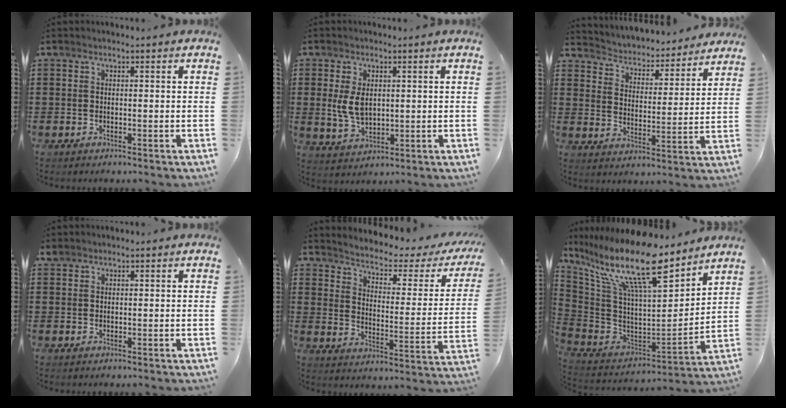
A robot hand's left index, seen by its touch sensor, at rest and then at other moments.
{"total": 5.4, "force": [0.8, 3.4, 4.2], "torque": [-0.109, 0.001, 0.010]}
{"total": 3.9, "force": [3.8, 0.4, -0.3], "torque": [-0.020, -0.035, 0.059]}
{"total": 0.9, "force": [0.7, 0.4, 0.3], "torque": [-0.009, 0.002, 0.015]}
{"total": 2.4, "force": [1.6, 0.6, 1.7], "torque": [-0.048, -0.021, 0.014]}
{"total": 17.6, "force": [11.8, 4.0, 12.4], "torque": [-0.260, -0.073, 0.192]}